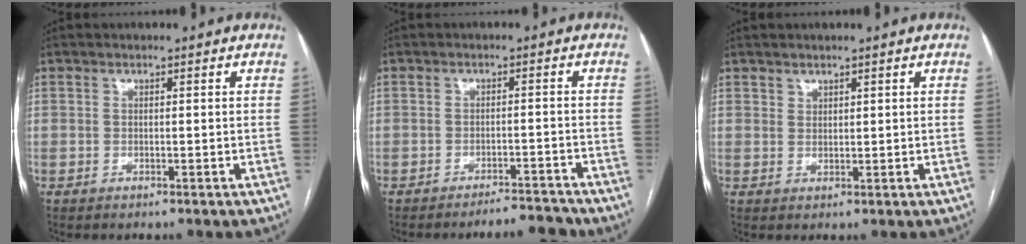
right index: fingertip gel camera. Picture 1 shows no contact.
{"total": 4.0, "force": [-4.0, 0.1, 0.4], "torque": [0.005, -0.002, -0.058]}
{"total": 4.6, "force": [3.3, 3.2, 0.2], "torque": [-0.004, 0.002, 0.069]}